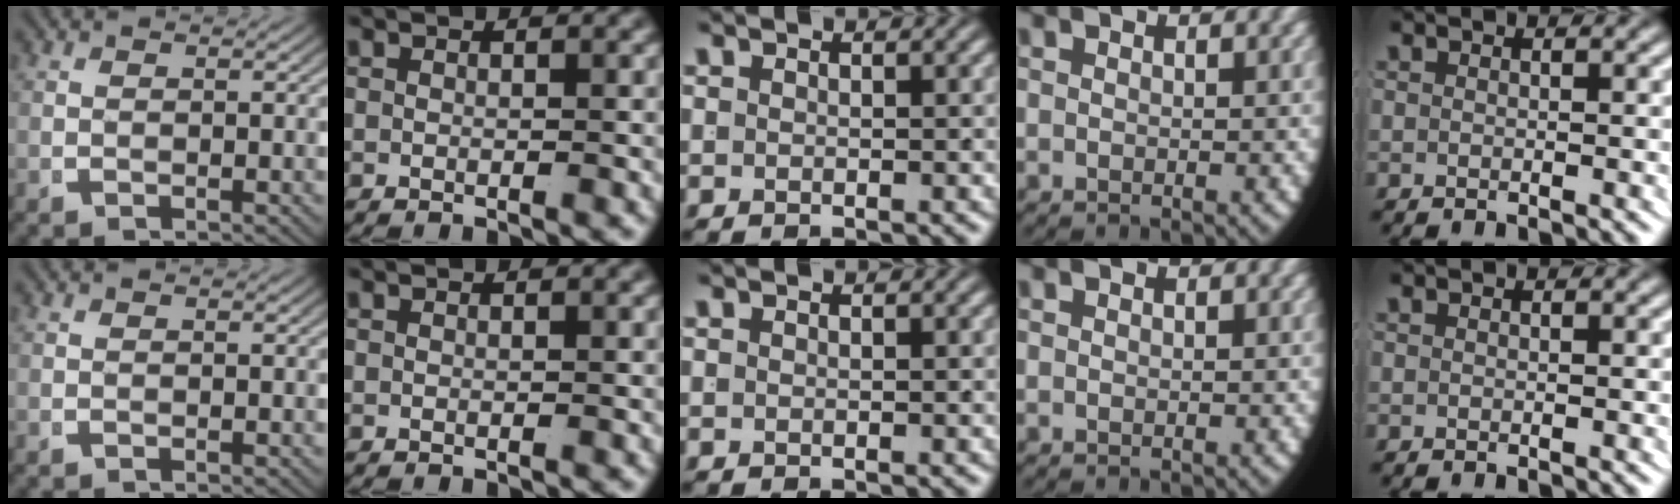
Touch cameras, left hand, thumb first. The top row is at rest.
{}